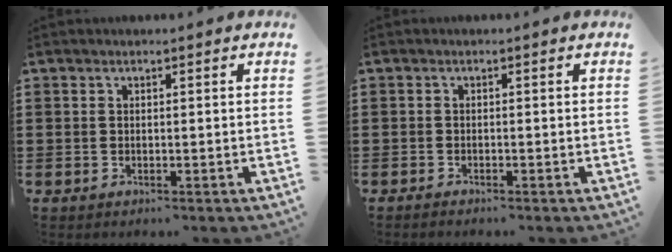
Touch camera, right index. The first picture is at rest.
{"total": 0.9, "force": [-0.9, -0.1, 0.0], "torque": [-0.002, -0.003, -0.018]}